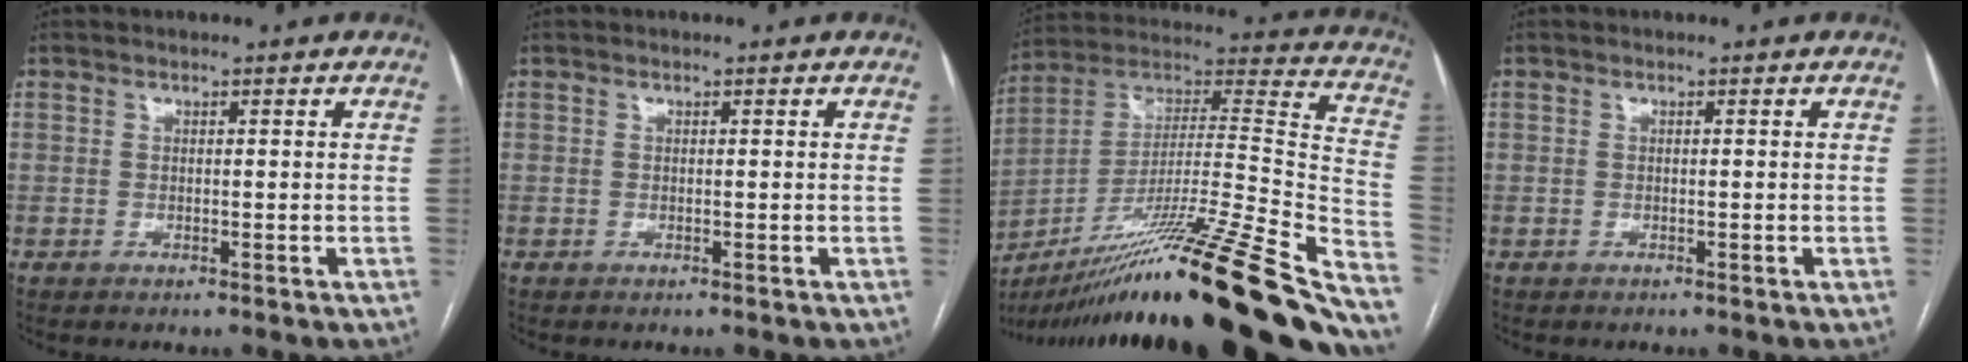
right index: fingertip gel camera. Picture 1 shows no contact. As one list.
[{"total": 0.0}, {"total": 39.4, "force": [-29.0, 1.3, 26.7], "torque": [-0.343, -0.038, -0.448]}, {"total": 0.0}]